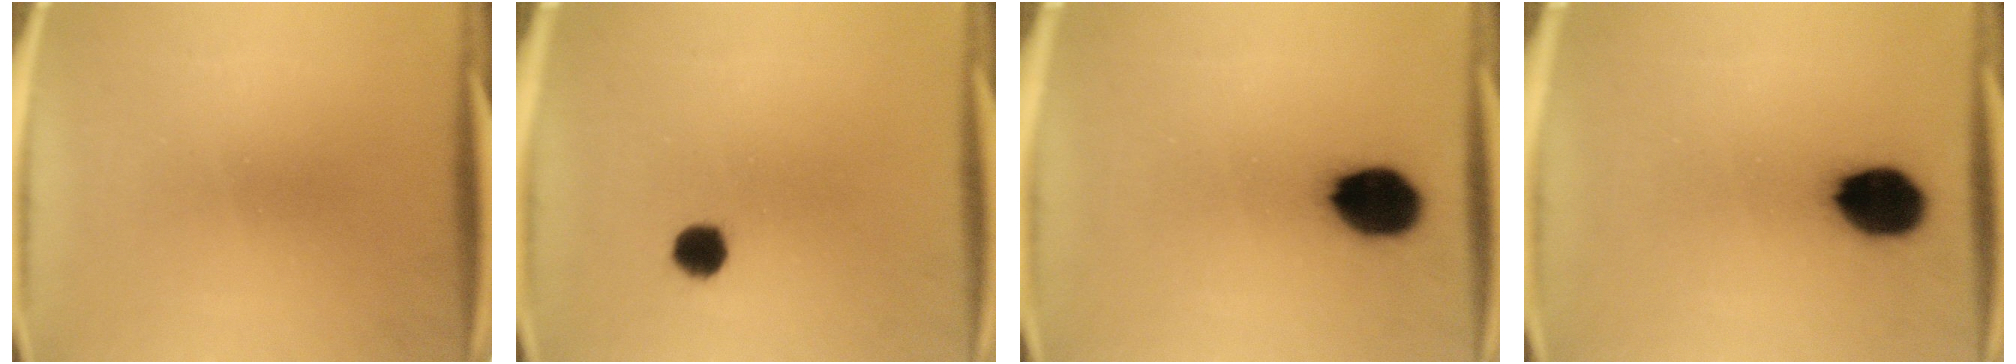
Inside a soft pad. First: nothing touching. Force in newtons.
{"total": 4.0}
{"total": 12.0}
{"total": 12.0}